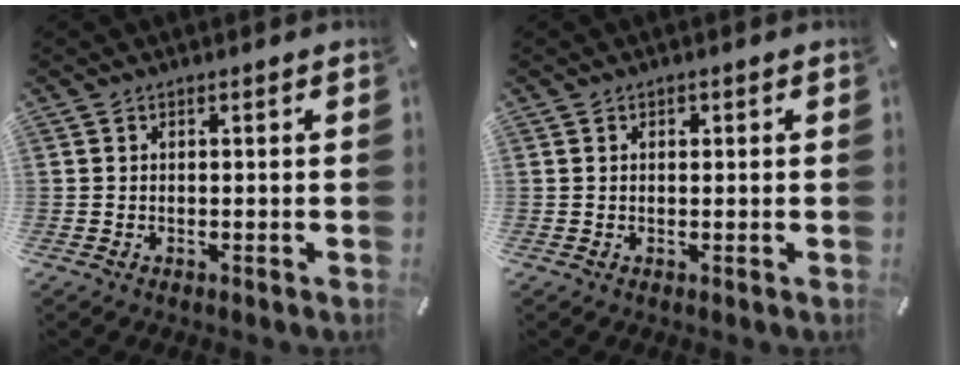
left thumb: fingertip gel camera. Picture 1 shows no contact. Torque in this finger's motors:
{"motor_torque": [0.20, 0.20, 0.04, -0.29, 0.01]}